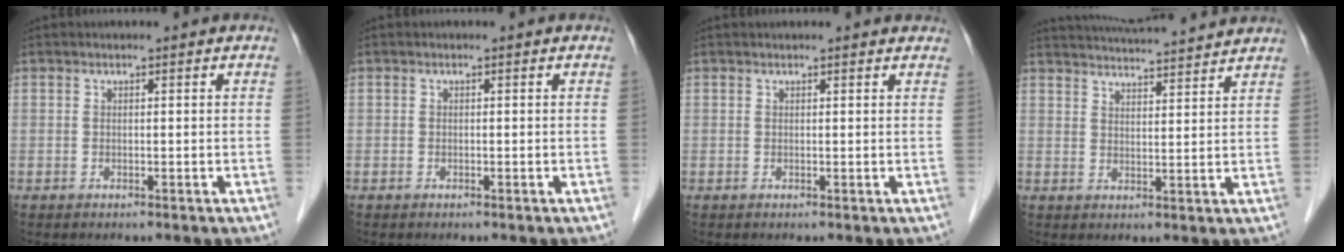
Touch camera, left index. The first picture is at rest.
{"total": 0.0}
{"total": 4.3, "force": [4.0, 0.8, 1.4], "torque": [-0.012, 0.019, 0.038]}
{"total": 13.7, "force": [13.0, 0.8, 4.3], "torque": [-0.077, 0.023, 0.183]}